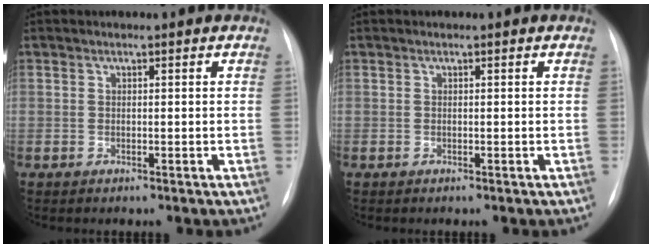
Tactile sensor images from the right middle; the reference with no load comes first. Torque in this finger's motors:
{"motor_torque": [0.02, -0.07, -0.05, -0.01]}